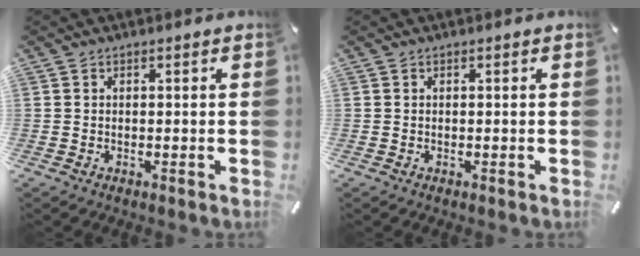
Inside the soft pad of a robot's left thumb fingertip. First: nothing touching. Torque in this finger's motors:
{"motor_torque": [0.00, 0.00, 0.00, 0.00, 0.00]}